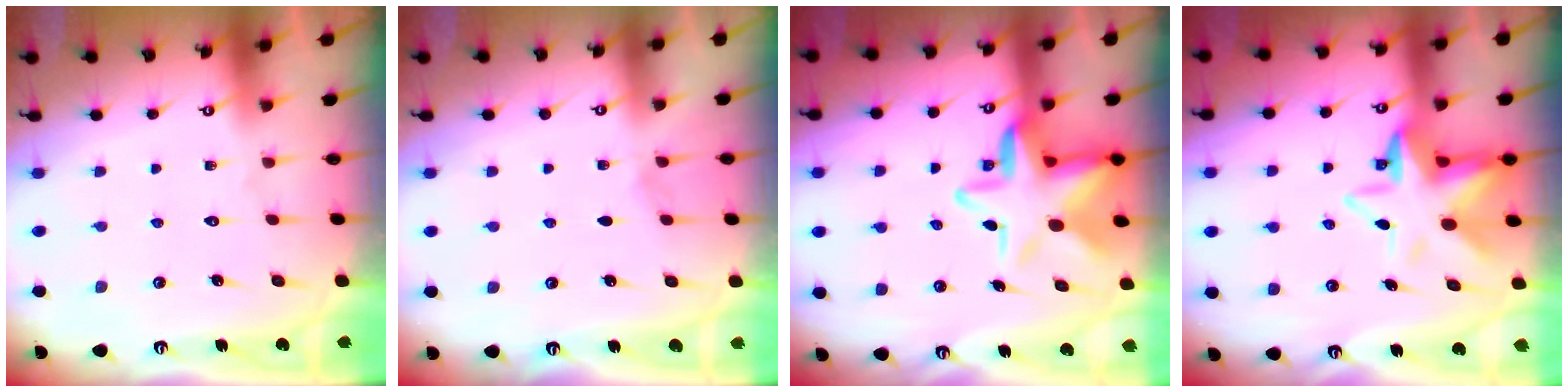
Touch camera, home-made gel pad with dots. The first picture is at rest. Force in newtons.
{"total": 4.3, "press": 3.5, "slide": 2.6}
{"total": 12.4, "press": 12.2, "slide": 2.5}
{"total": 9.6, "press": 9.5, "slide": 1.5}